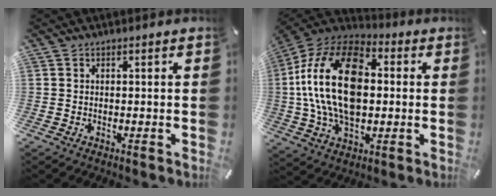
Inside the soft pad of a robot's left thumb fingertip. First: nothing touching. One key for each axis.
{"total": 23.4, "fx": 1.2, "fy": 15.3, "fz": 17.7, "tx": -0.373, "ty": 0.009, "tz": 0.013}